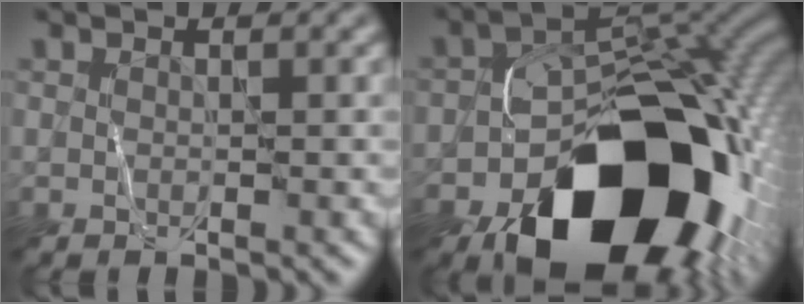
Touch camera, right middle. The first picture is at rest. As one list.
[{"total": 16.6, "force": [-8.0, 9.6, 10.8], "torque": [-0.135, -0.021, -0.124]}]